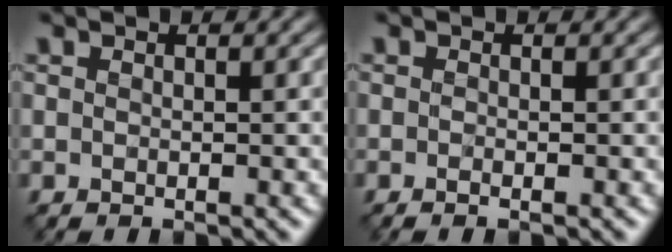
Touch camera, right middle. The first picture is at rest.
{"total": 0.7, "force": [-0.4, 0.0, 0.5], "torque": [-0.014, -0.006, -0.009]}